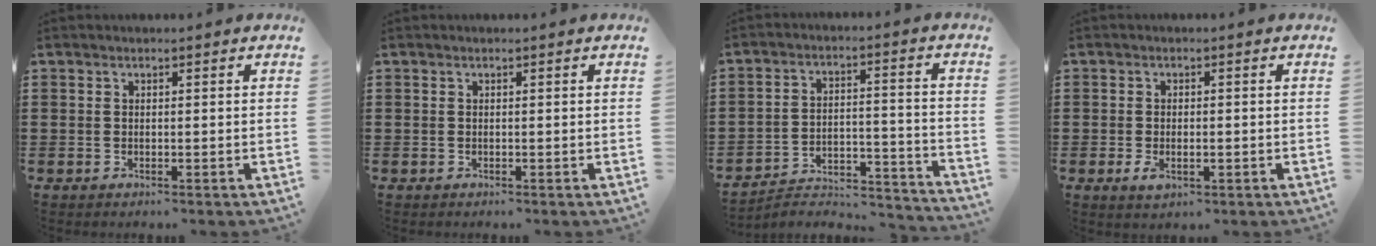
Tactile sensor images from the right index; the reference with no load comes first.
{"total": 0.0}
{"total": 4.1, "force": [-3.8, 1.1, 1.1], "torque": [-0.024, -0.001, -0.081]}
{"total": 2.1, "force": [-0.6, 1.0, 1.8], "torque": [-0.042, -0.003, -0.013]}